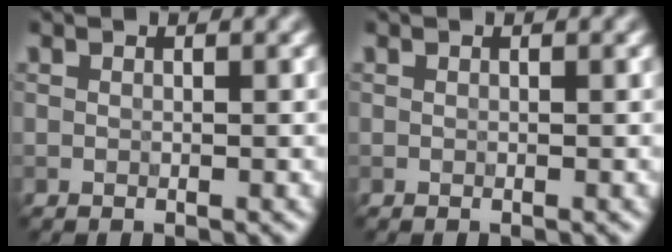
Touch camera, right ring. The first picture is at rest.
{"total": 0.0}